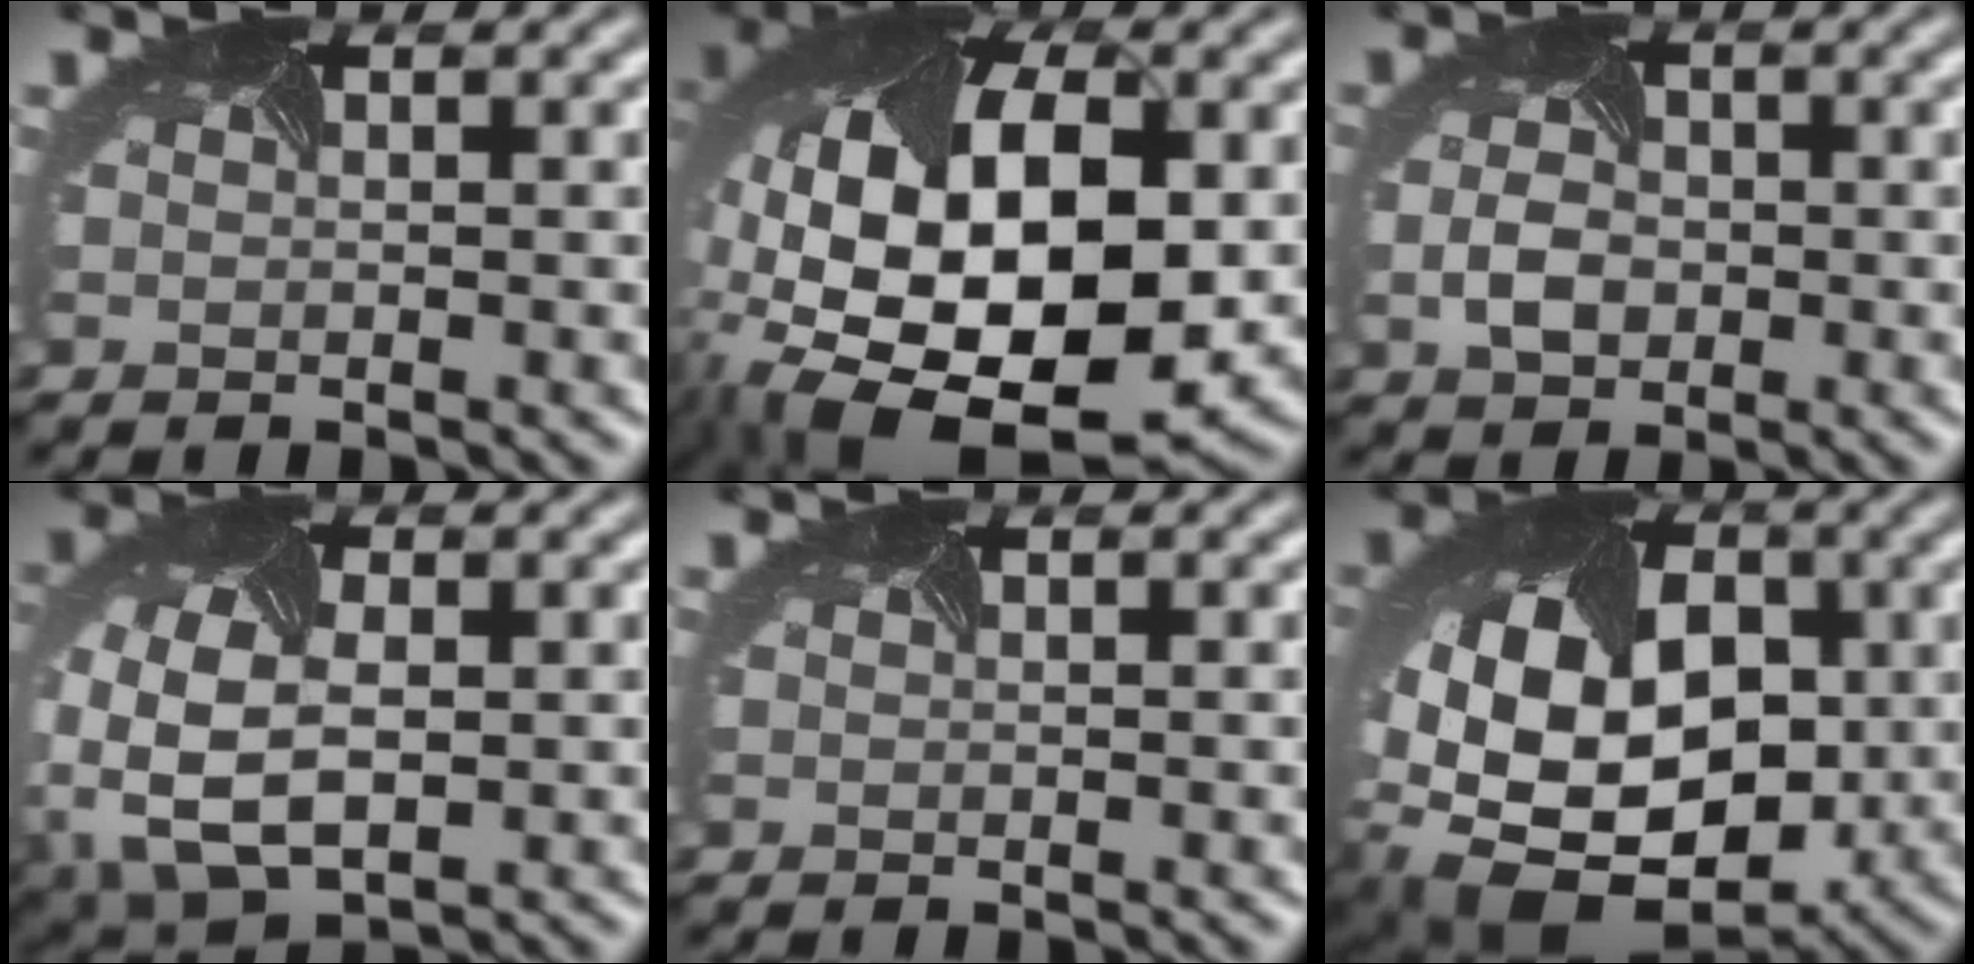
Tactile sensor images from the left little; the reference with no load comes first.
{"total": 18.2, "force": [-2.0, 11.0, 14.4], "torque": [-0.286, -0.050, 0.002]}
{"total": 2.5, "force": [-0.5, 1.9, 1.5], "torque": [-0.042, -0.003, -0.009]}
{"total": 8.3, "force": [-2.3, 5.4, 5.9], "torque": [-0.171, -0.040, -0.027]}
{"total": 0.0}
{"total": 15.3, "force": [-1.1, 11.4, 10.1], "torque": [-0.196, -0.030, 0.000]}